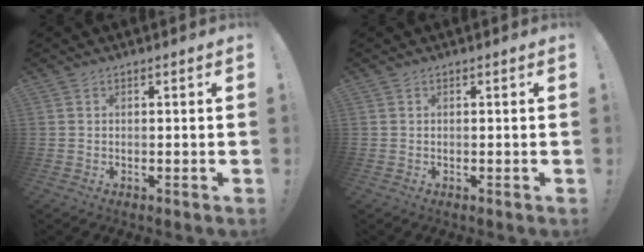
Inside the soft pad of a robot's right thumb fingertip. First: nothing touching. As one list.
[{"total": 0.0}]